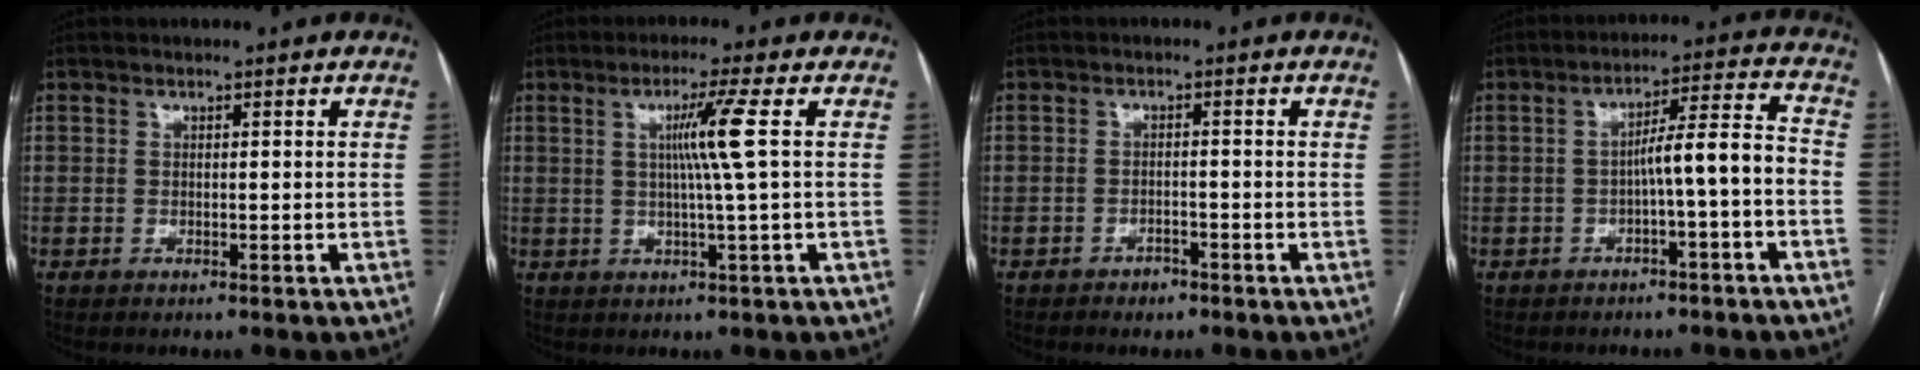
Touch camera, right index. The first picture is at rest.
{"total": 5.8, "force": [1.1, -1.8, 5.4], "torque": [-0.101, -0.001, 0.021]}
{"total": 1.9, "force": [-1.5, 1.0, 0.6], "torque": [-0.012, 0.003, -0.020]}
{"total": 7.1, "force": [-2.2, -0.1, 6.8], "torque": [-0.099, 0.028, -0.029]}